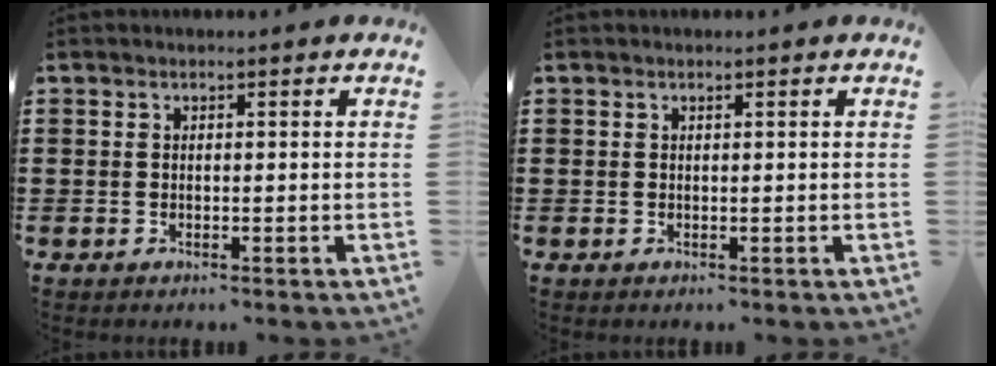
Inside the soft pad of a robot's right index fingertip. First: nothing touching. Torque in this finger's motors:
{"motor_torque": [-0.28, 0.06, 0.00, -0.01]}